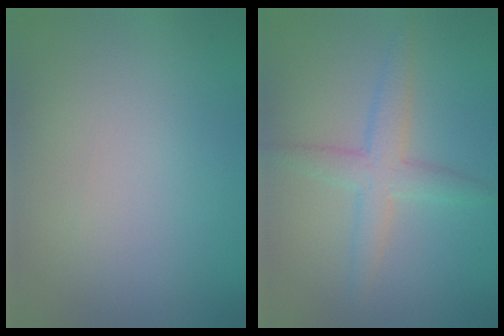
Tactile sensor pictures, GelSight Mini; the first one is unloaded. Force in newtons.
{"total": 3.2, "press": 3.2, "slide": 0.2}